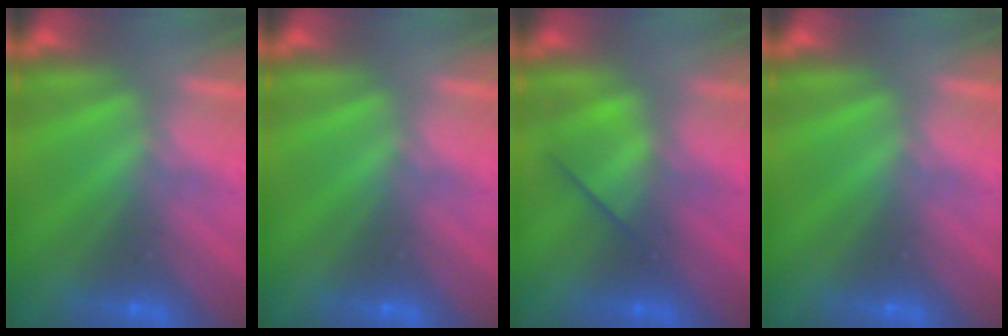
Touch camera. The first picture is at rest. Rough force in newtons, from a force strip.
{"total": 0.0}
{"total": 2.8}
{"total": 0.0}